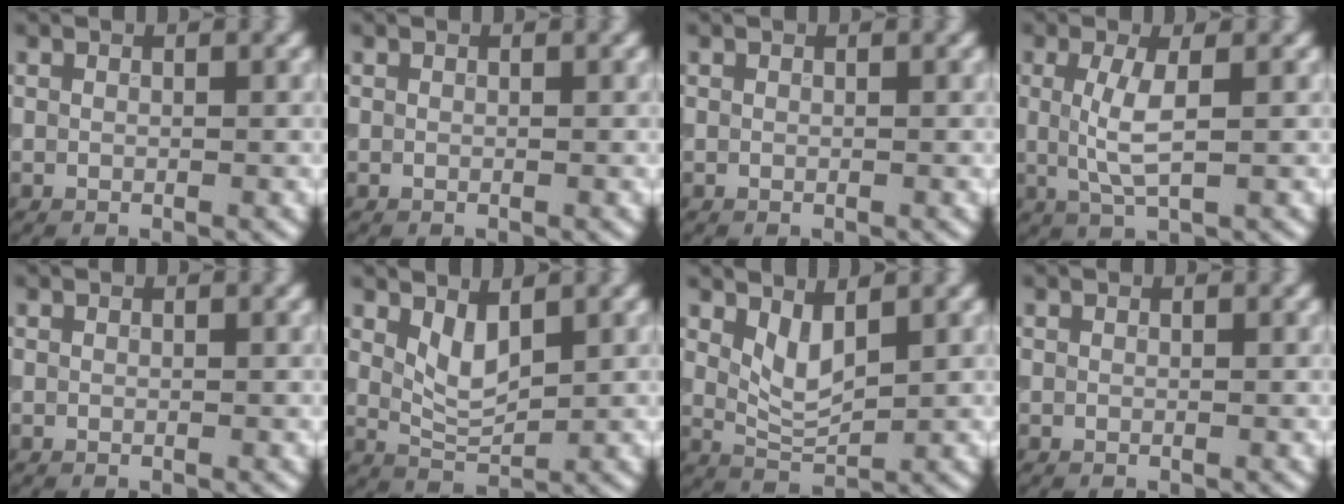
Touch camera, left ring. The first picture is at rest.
{"total": 0.0}
{"total": 0.0}
{"total": 3.2, "force": [0.3, 0.8, 3.1], "torque": [-0.071, -0.001, 0.005]}
{"total": 0.0}
{"total": 2.8, "force": [1.2, 1.2, 2.2], "torque": [-0.046, -0.007, 0.027]}
{"total": 2.9, "force": [1.3, 1.1, 2.3], "torque": [-0.050, -0.008, 0.030]}
{"total": 0.0}